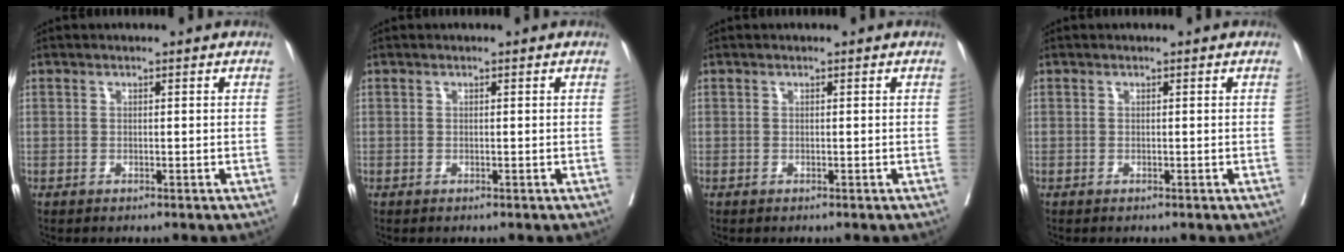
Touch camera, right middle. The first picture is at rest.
{"total": 0.0}
{"total": 0.0}
{"total": 0.5, "force": [0.4, -0.2, -0.1], "torque": [0.000, 0.000, 0.005]}